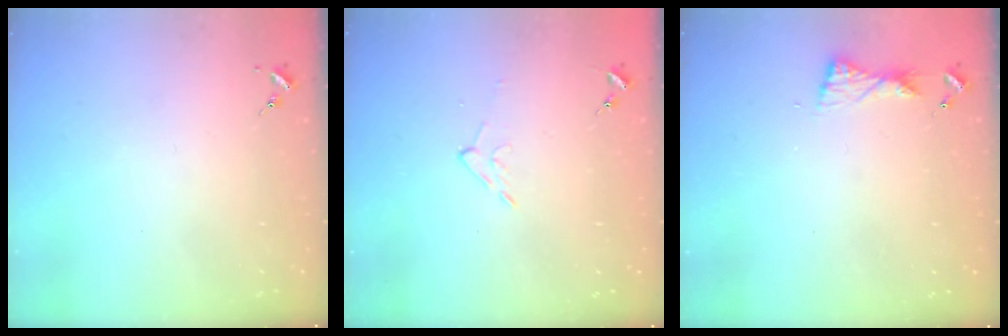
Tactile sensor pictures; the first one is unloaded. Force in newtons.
{"total": 5.3, "press": 5.3, "slide": 0.8}
{"total": 6.0, "press": 5.9, "slide": 0.8}